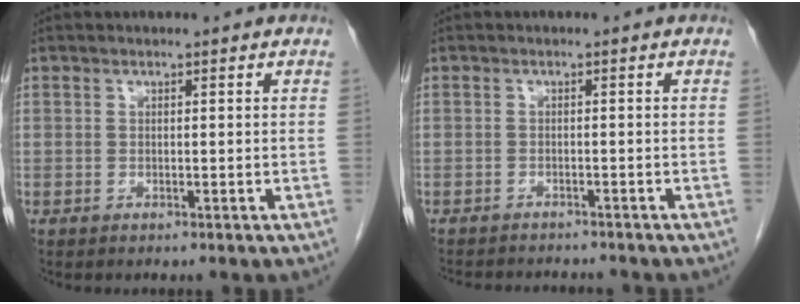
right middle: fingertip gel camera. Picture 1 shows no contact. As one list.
[{"total": 7.4, "force": [-6.9, 1.5, 2.0], "torque": [-0.029, -0.005, -0.093]}]